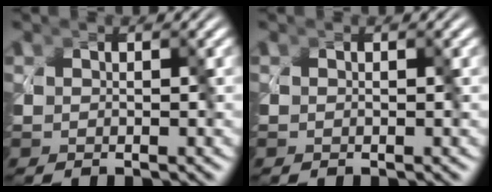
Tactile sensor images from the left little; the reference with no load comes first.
{"total": 0.0}